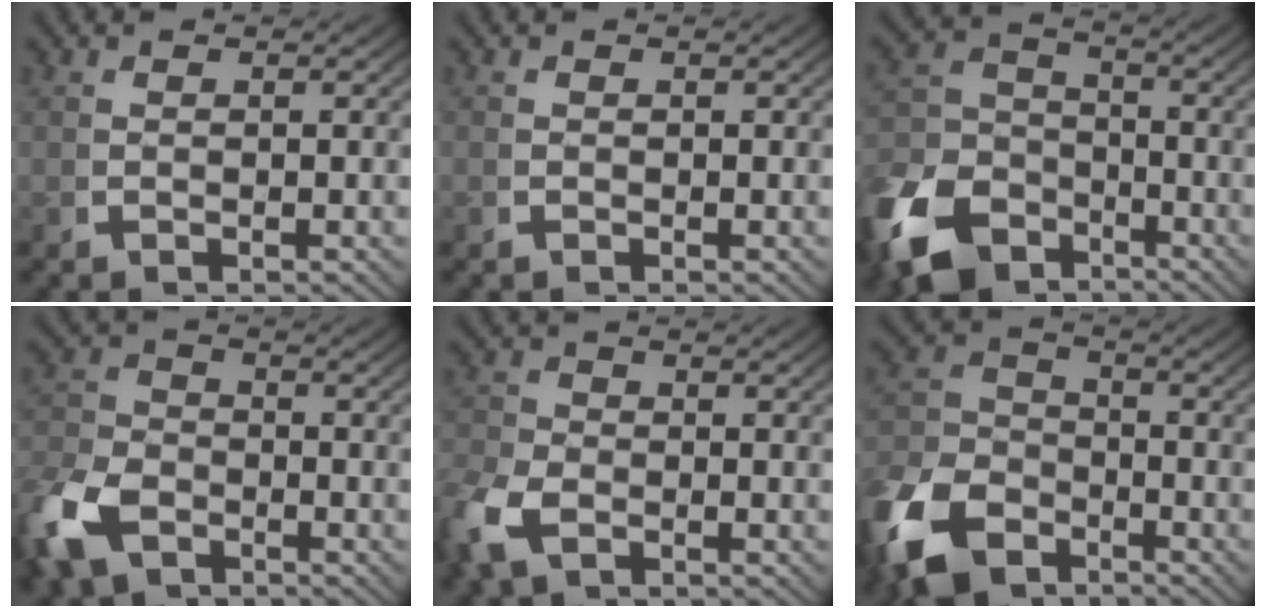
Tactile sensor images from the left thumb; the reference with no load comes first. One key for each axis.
{"total": 0.0}
{"total": 13.0, "fx": -6.5, "fy": 9.5, "fz": 6.2, "tx": -0.115, "ty": -0.054, "tz": -0.095}
{"total": 6.0, "fx": -3.4, "fy": 3.8, "fz": 3.1, "tx": -0.076, "ty": -0.021, "tz": -0.055}
{"total": 3.4, "fx": -1.8, "fy": 2.2, "fz": 1.9, "tx": -0.050, "ty": -0.009, "tz": -0.033}
{"total": 10.3, "fx": -5.7, "fy": 7.1, "fz": 4.9, "tx": -0.099, "ty": -0.037, "tz": -0.085}